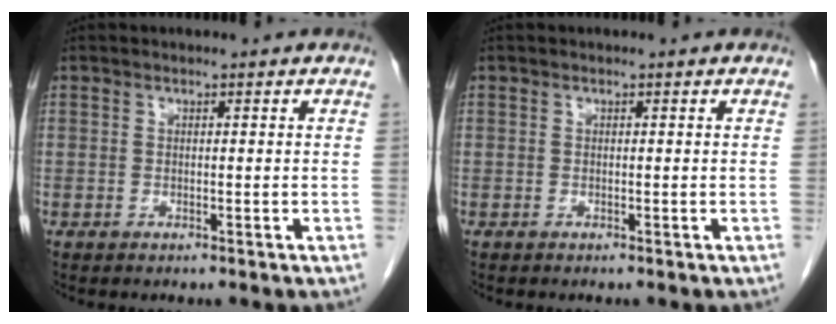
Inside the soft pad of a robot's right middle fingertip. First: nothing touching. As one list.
[{"total": 0.0}]